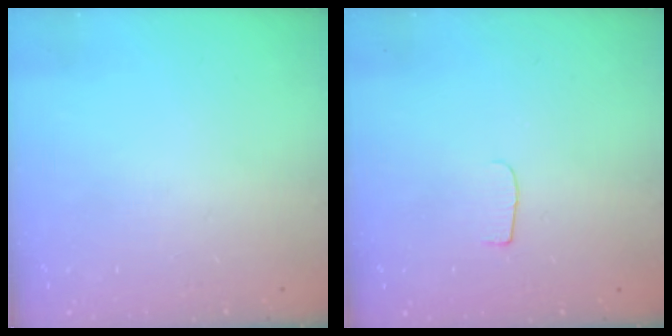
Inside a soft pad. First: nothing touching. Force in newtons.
{"total": 4.5, "press": 4.4, "slide": 0.5}